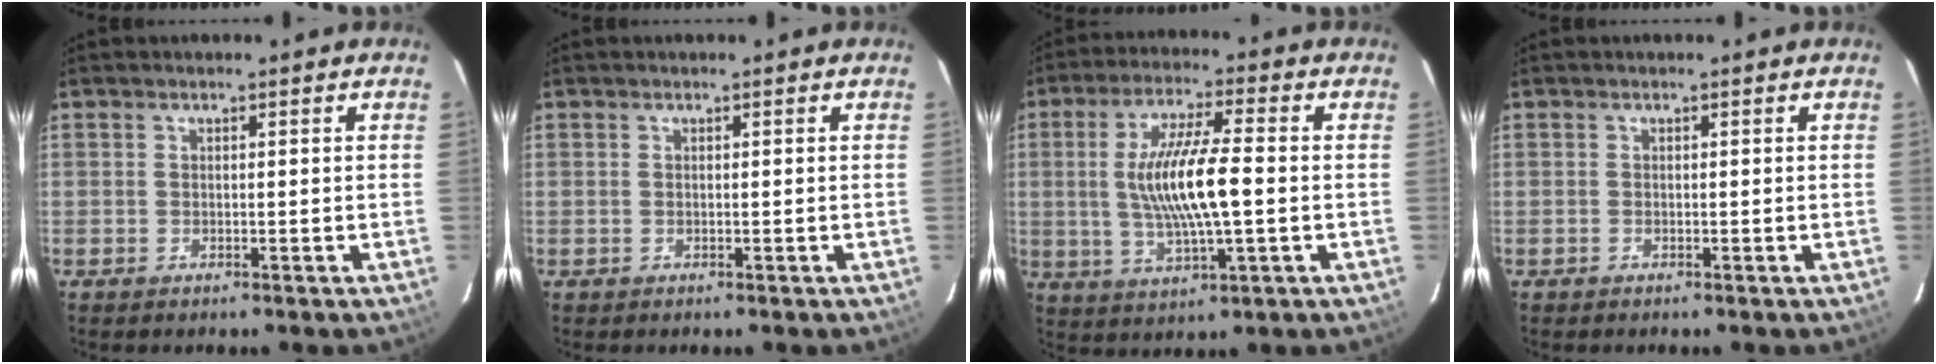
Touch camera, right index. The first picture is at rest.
{"total": 0.0}
{"total": 12.4, "force": [-0.4, 2.4, 12.2], "torque": [-0.233, -0.003, -0.002]}
{"total": 0.0}